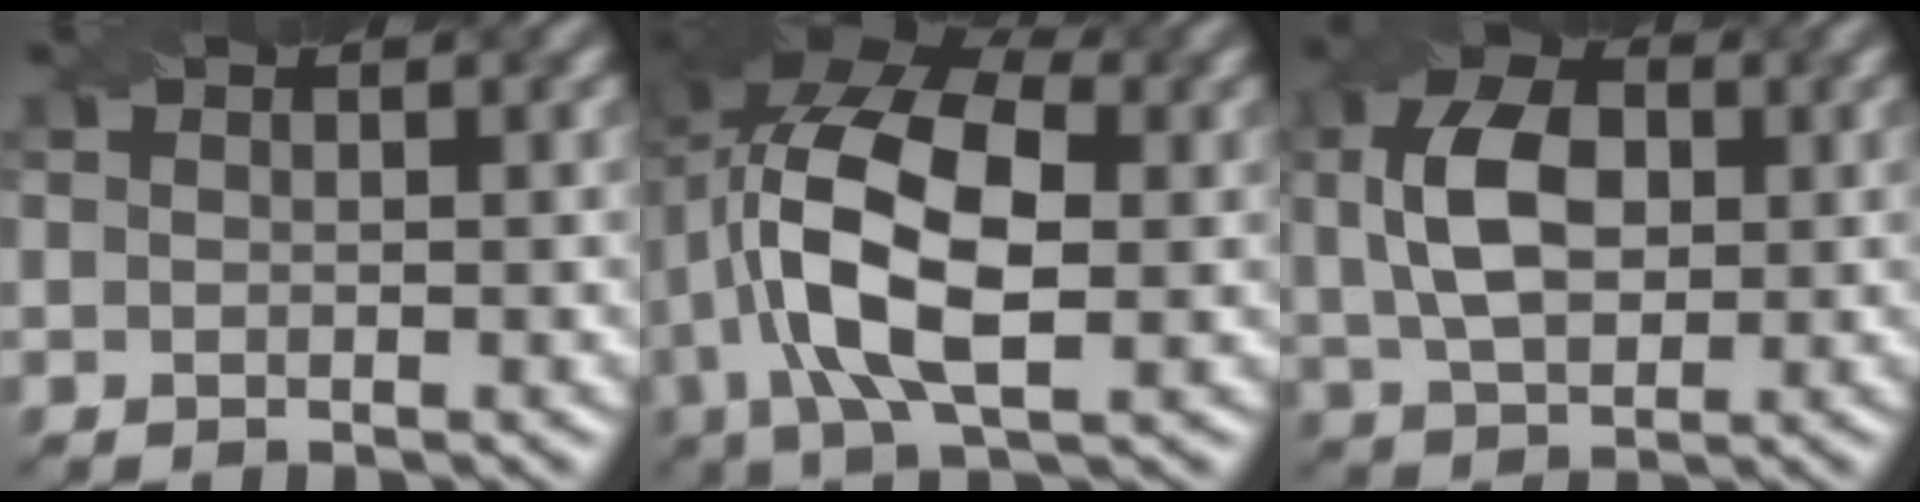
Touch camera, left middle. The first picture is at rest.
{"total": 13.1, "force": [0.0, 6.8, 11.3], "torque": [-0.231, 0.015, -0.010]}
{"total": 7.0, "force": [1.0, 4.5, 5.3], "torque": [-0.112, 0.011, 0.017]}